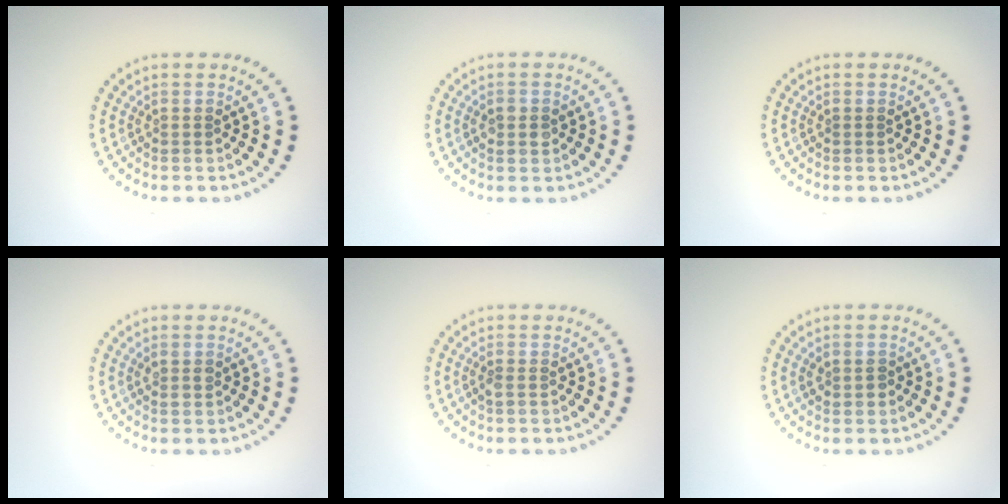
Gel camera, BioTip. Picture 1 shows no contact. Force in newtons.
{"total": 1.8, "press": 1.8, "slide": 0.1}
{"total": 0.0}
{"total": 0.9, "press": 0.8, "slide": 0.4}
{"total": 0.6, "press": 0.6, "slide": 0.2}
{"total": 1.3, "press": 1.3, "slide": 0.2}